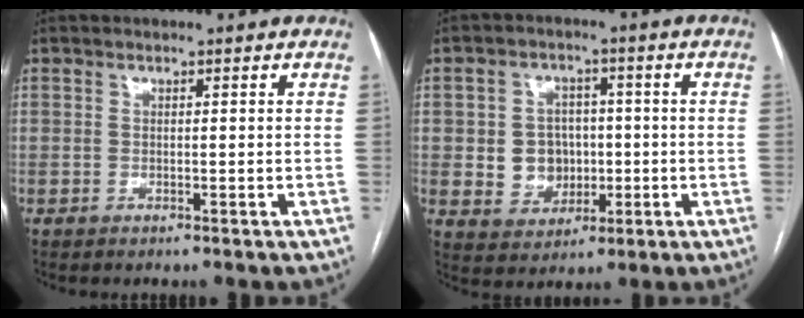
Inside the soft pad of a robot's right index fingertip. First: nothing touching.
{"total": 7.1, "force": [-0.3, 6.4, 3.0], "torque": [-0.050, 0.014, 0.004]}